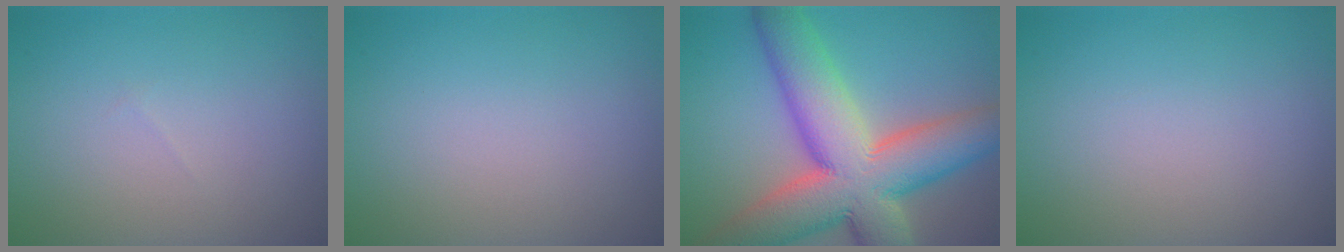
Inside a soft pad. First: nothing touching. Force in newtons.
{"total": 0.0}
{"total": 13.9, "press": 13.9, "slide": 1.0}
{"total": 0.0}